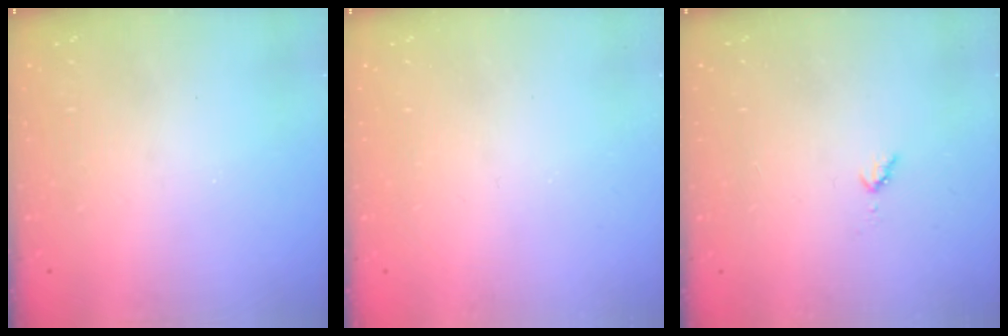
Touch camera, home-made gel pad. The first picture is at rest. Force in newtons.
{"total": 0.0}
{"total": 2.8, "press": 2.8, "slide": 0.4}